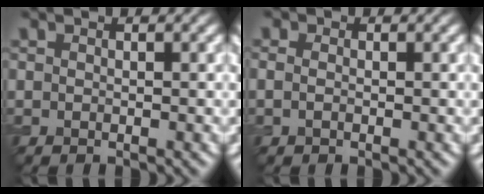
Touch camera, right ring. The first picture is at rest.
{"total": 1.1, "force": [0.0, 0.8, 0.7], "torque": [-0.015, 0.001, -0.006]}